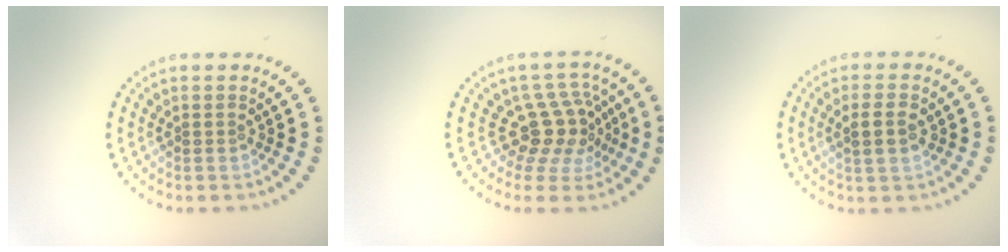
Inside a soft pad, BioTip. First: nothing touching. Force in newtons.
{"total": 4.0, "press": 3.0, "slide": 2.7}
{"total": 1.9, "press": 1.8, "slide": 0.2}